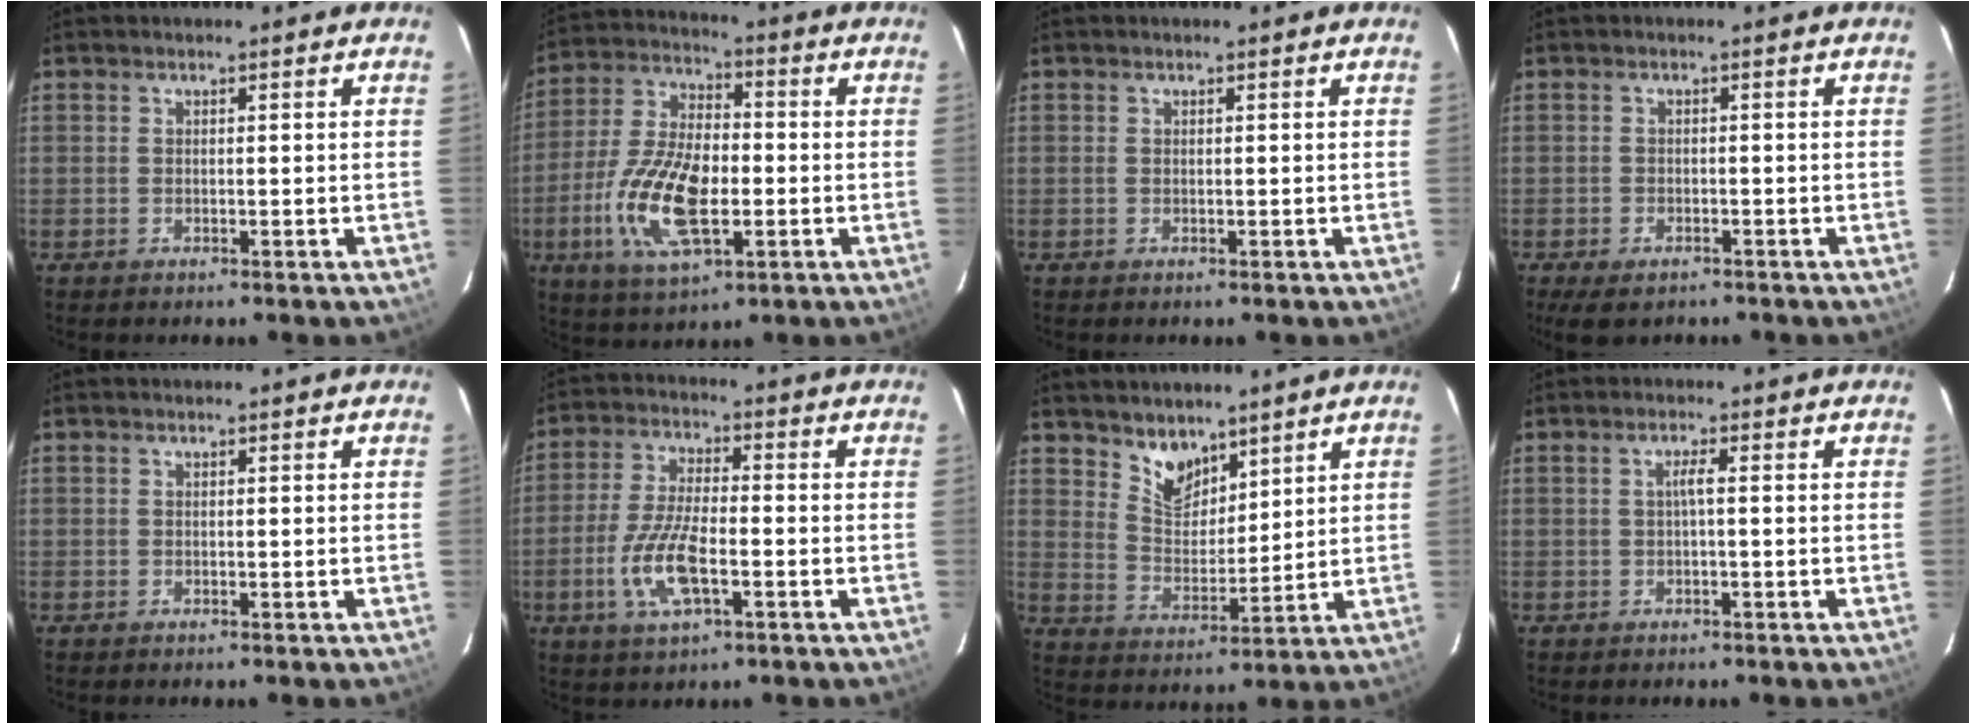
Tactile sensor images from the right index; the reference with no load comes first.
{"total": 16.2, "force": [-4.1, 7.2, 13.9], "torque": [-0.293, -0.006, -0.075]}
{"total": 0.0}
{"total": 5.0, "force": [-3.6, 2.5, 2.6], "torque": [-0.059, -0.017, -0.055]}
{"total": 0.0}
{"total": 10.4, "force": [-3.5, 3.5, 9.2], "torque": [-0.196, -0.005, -0.068]}
{"total": 7.2, "force": [5.5, 3.8, 2.6], "torque": [-0.036, 0.000, 0.109]}
{"total": 1.4, "force": [-0.1, -0.1, 1.4], "torque": [-0.025, 0.004, -0.003]}